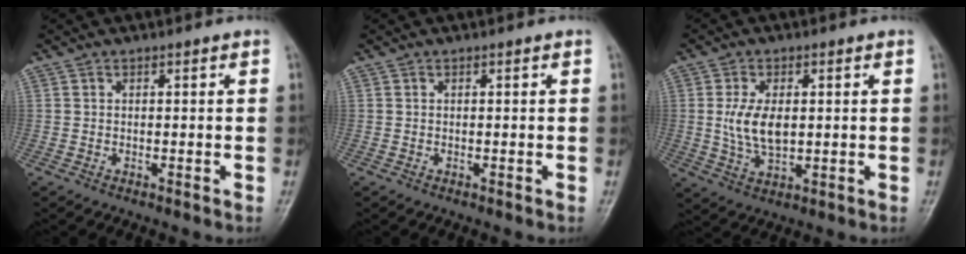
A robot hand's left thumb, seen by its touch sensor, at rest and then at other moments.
{"total": 0.0}
{"total": 7.5, "force": [0.6, 4.1, 6.3], "torque": [-0.120, -0.007, 0.015]}